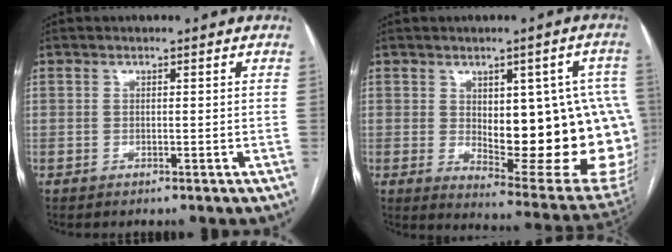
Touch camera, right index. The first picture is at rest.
{"total": 21.9, "force": [-0.3, 7.3, 20.7], "torque": [-0.185, 0.013, 0.025]}